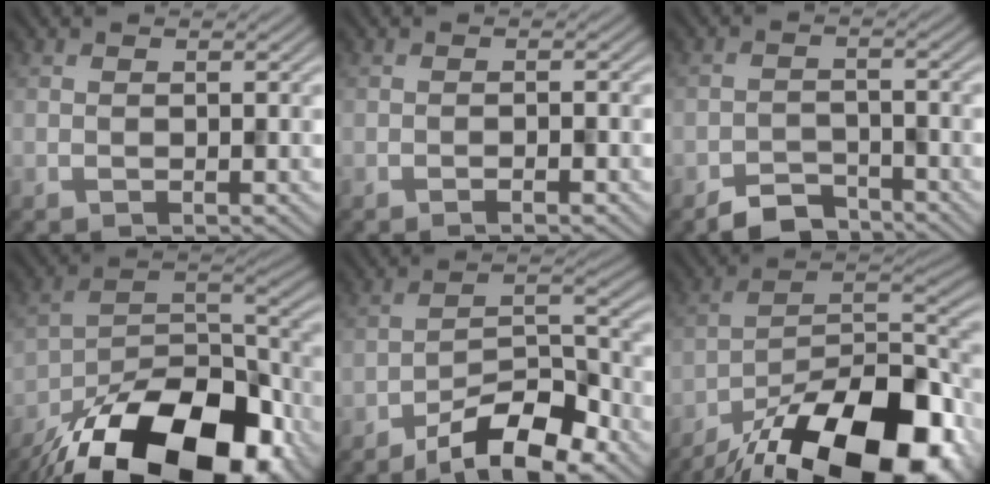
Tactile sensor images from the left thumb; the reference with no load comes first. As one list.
[{"total": 1.3, "force": [-0.8, 0.1, 0.9], "torque": [-0.013, 0.002, -0.014]}, {"total": 4.0, "force": [-3.4, 1.6, 1.3], "torque": [-0.020, -0.001, -0.067]}, {"total": 20.9, "force": [-14.5, 9.6, 11.6], "torque": [-0.200, -0.057, -0.209]}, {"total": 10.6, "force": [-7.6, 3.2, 6.7], "torque": [-0.104, 0.005, -0.145]}, {"total": 20.4, "force": [-14.6, 7.6, 12.1], "torque": [-0.182, -0.036, -0.225]}]